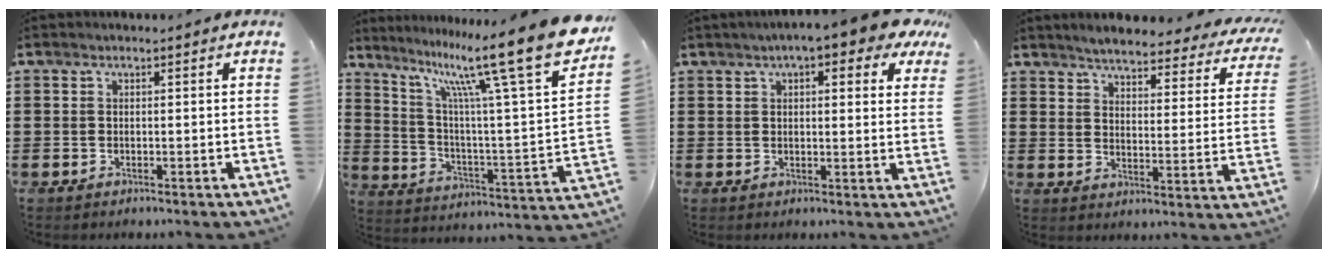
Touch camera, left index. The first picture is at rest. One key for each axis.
{"total": 17.9, "fx": 12.7, "fy": 1.6, "fz": 12.5, "tx": -0.233, "ty": -0.083, "tz": 0.199}
{"total": 5.9, "fx": 4.3, "fy": 0.8, "fz": 4.1, "tx": -0.074, "ty": -0.008, "tz": 0.070}
{"total": 4.1, "fx": 4.0, "fy": 0.1, "fz": 0.8, "tx": -0.039, "ty": -0.031, "tz": 0.063}